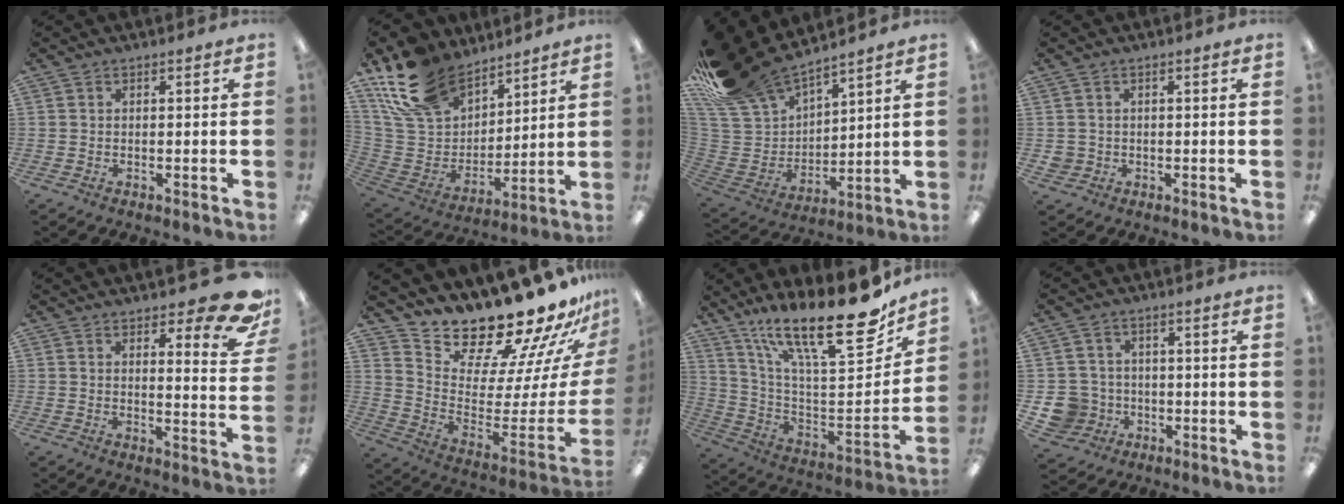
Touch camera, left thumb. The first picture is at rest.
{"total": 20.1, "force": [14.4, 11.5, 8.0], "torque": [-0.174, -0.076, 0.276]}
{"total": 19.6, "force": [17.1, 7.0, 6.5], "torque": [-0.152, -0.115, 0.318]}
{"total": 2.4, "force": [0.4, 2.4, 0.4], "torque": [-0.011, 0.002, 0.006]}
{"total": 12.1, "force": [9.1, 3.3, 7.4], "torque": [-0.086, -0.063, 0.151]}
{"total": 16.4, "force": [15.5, 3.8, 3.9], "torque": [-0.059, -0.162, 0.268]}
{"total": 25.0, "force": [18.3, 5.9, 15.9], "torque": [-0.241, -0.137, 0.304]}
{"total": 7.4, "force": [-1.7, 7.0, 1.6], "torque": [-0.057, 0.014, -0.026]}